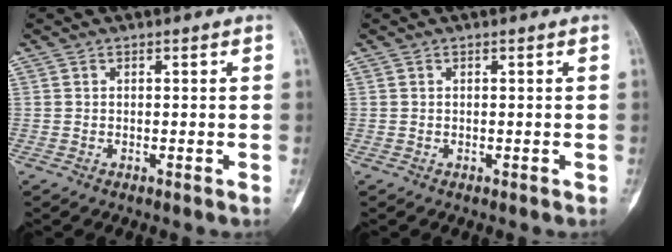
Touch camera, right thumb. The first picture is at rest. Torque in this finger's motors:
{"motor_torque": [0.10, -0.11, 0.32, -0.12, 0.03]}